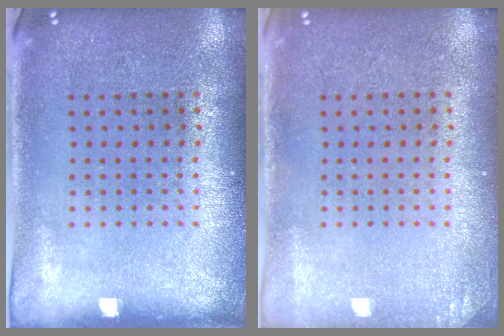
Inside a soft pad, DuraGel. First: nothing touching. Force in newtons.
{"total": 0.9, "press": 0.9, "slide": 0.2}